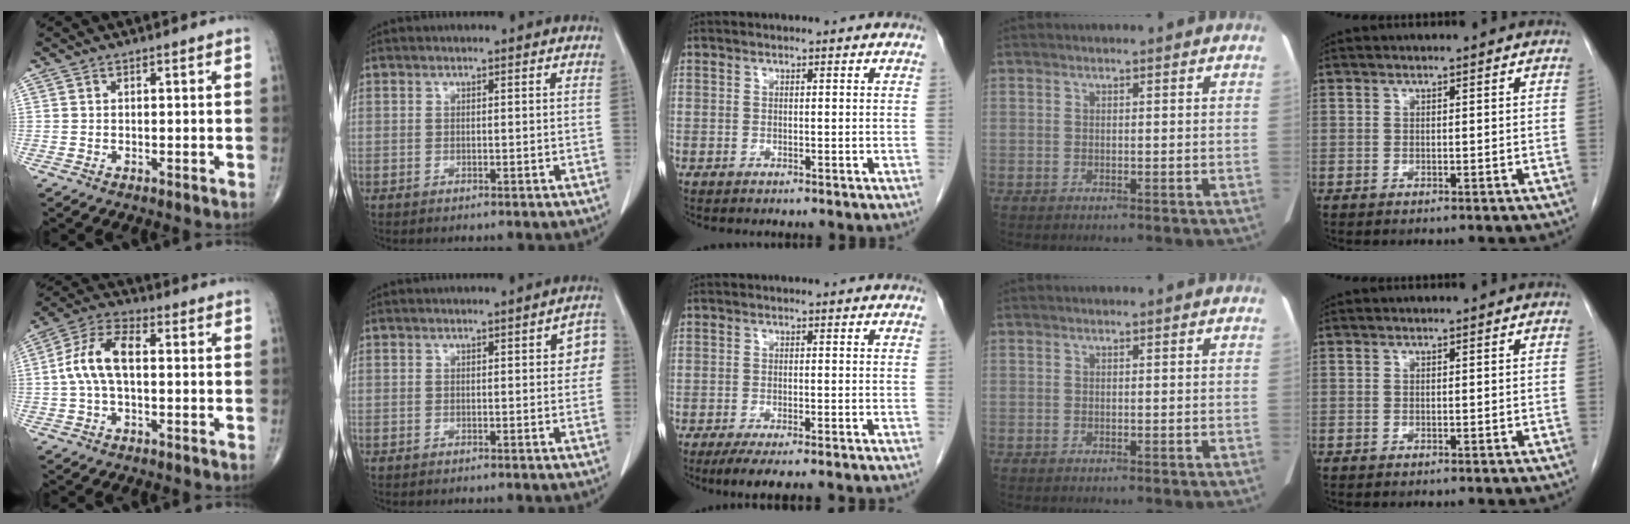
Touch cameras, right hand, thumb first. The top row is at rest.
{"thumb": {"total": 9.6, "force": [0.3, 4.9, 8.2], "torque": [-0.174, 0.032, 0.001]}, "index": {"total": 4.0, "force": [0.8, 1.4, 3.6], "torque": [-0.028, 0.011, 0.002]}, "middle": {"total": 8.1, "force": [-6.7, 0.5, 4.4], "torque": [-0.053, -0.013, -0.098]}}